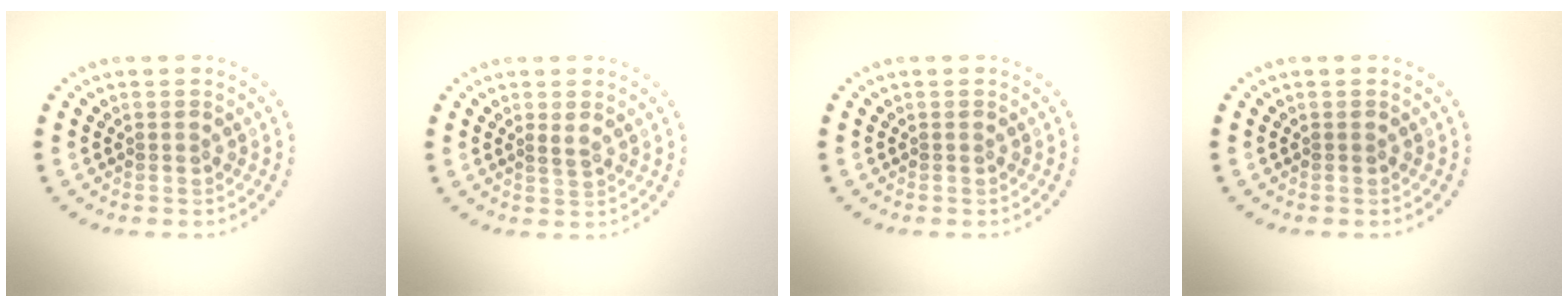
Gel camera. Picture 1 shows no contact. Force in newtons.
{"total": 1.0, "press": 0.8, "slide": 0.5}
{"total": 0.0}
{"total": 0.0}